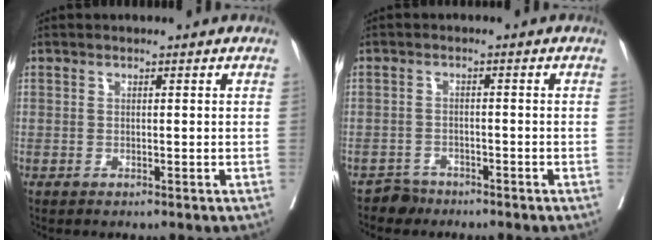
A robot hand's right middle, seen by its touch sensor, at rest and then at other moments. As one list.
[{"total": 2.3, "force": [-1.9, 1.1, -0.6], "torque": [0.010, 0.003, -0.035]}]